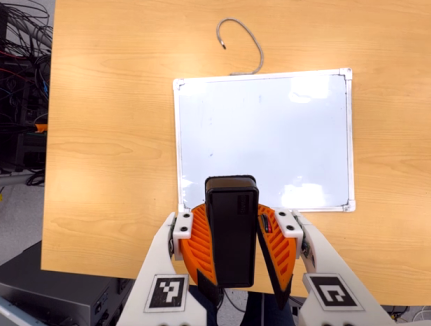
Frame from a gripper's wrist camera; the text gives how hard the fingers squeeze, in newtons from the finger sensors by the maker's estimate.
{"total": 11.0, "left": 10.5, "right": 11.6}